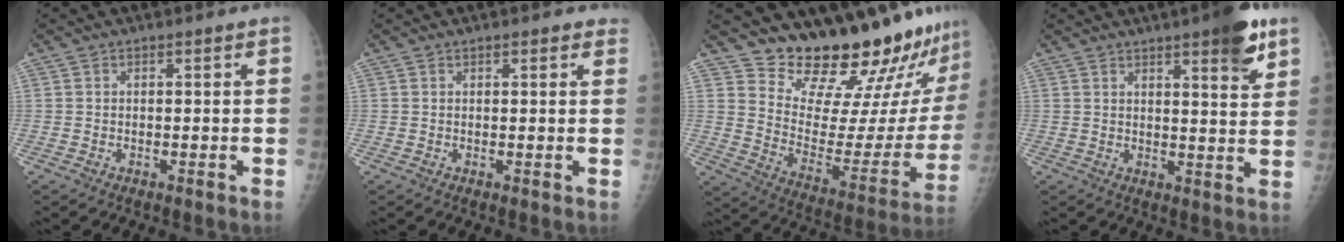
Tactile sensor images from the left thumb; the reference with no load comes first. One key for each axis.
{"total": 2.1, "fx": 1.6, "fy": 0.8, "fz": 1.0, "tx": 0.004, "ty": 0.001, "tz": 0.013}
{"total": 24.0, "fx": 22.6, "fy": 3.7, "fz": 7.3, "tx": -0.076, "ty": -0.207, "tz": 0.314}
{"total": 9.1, "fx": 5.4, "fy": 1.9, "fz": 7.0, "tx": -0.081, "ty": -0.026, "tz": 0.068}